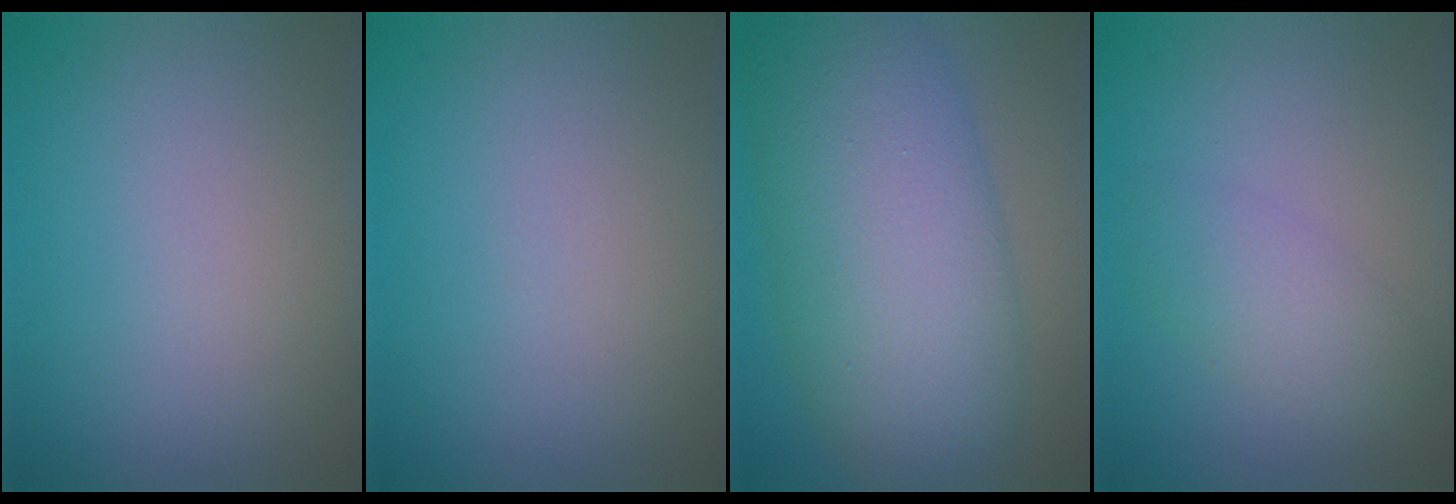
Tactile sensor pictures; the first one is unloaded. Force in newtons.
{"total": 0.0}
{"total": 11.9, "press": 11.9, "slide": 0.3}
{"total": 2.9, "press": 2.9, "slide": 0.2}